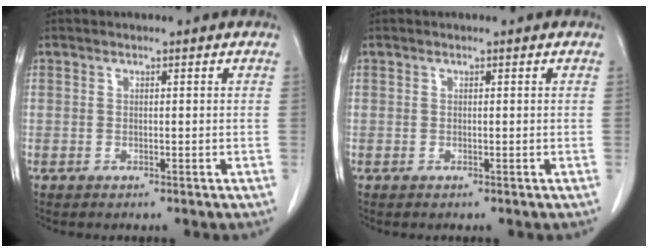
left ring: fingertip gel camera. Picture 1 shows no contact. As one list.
[{"total": 0.0}]